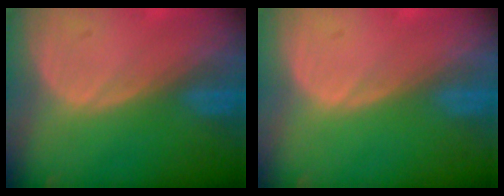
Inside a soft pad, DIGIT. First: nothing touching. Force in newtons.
{"total": 0.0}